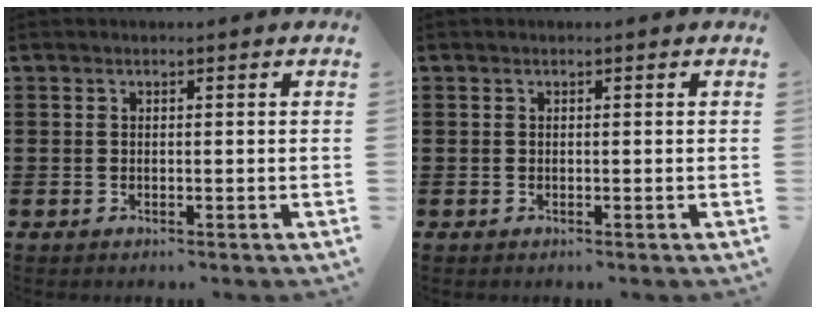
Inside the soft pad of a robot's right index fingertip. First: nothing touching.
{"total": 0.0}